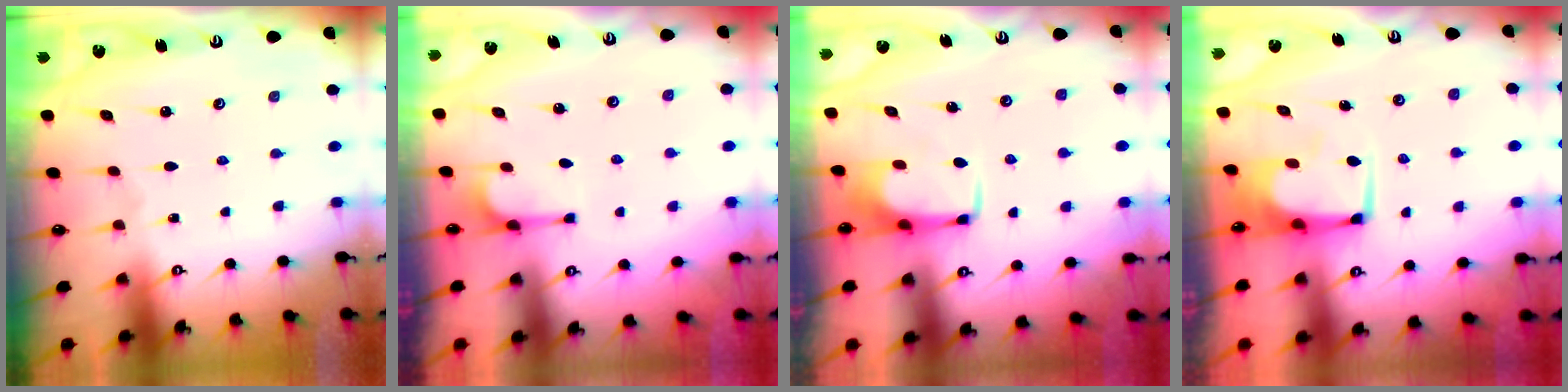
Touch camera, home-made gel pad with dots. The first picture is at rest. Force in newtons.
{"total": 2.9, "press": 2.7, "slide": 1.1}
{"total": 1.0, "press": 0.9, "slide": 0.4}
{"total": 1.6, "press": 1.5, "slide": 0.2}